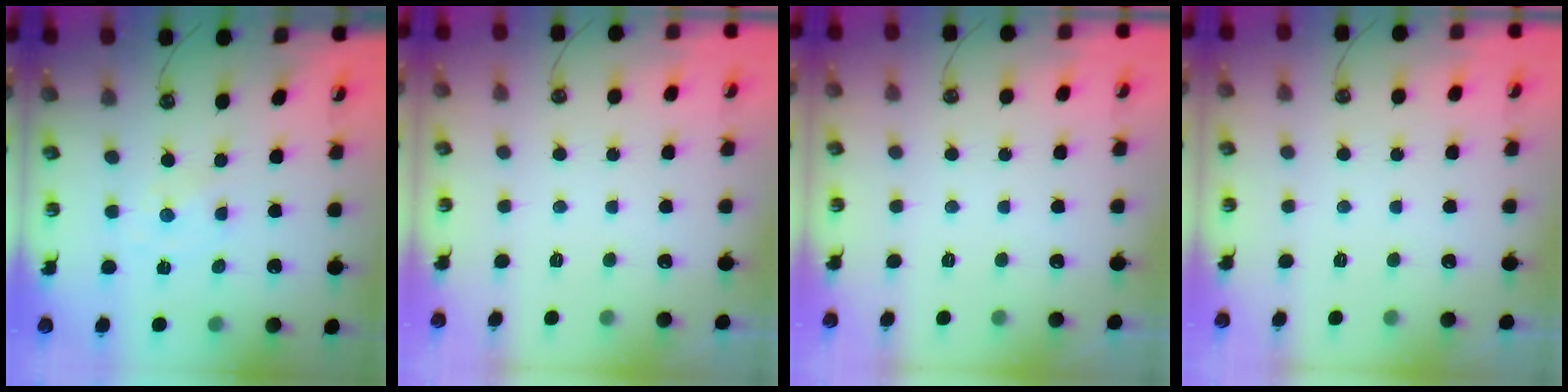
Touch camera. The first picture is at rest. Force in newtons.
{"total": 0.0}
{"total": 0.0}
{"total": 0.0}